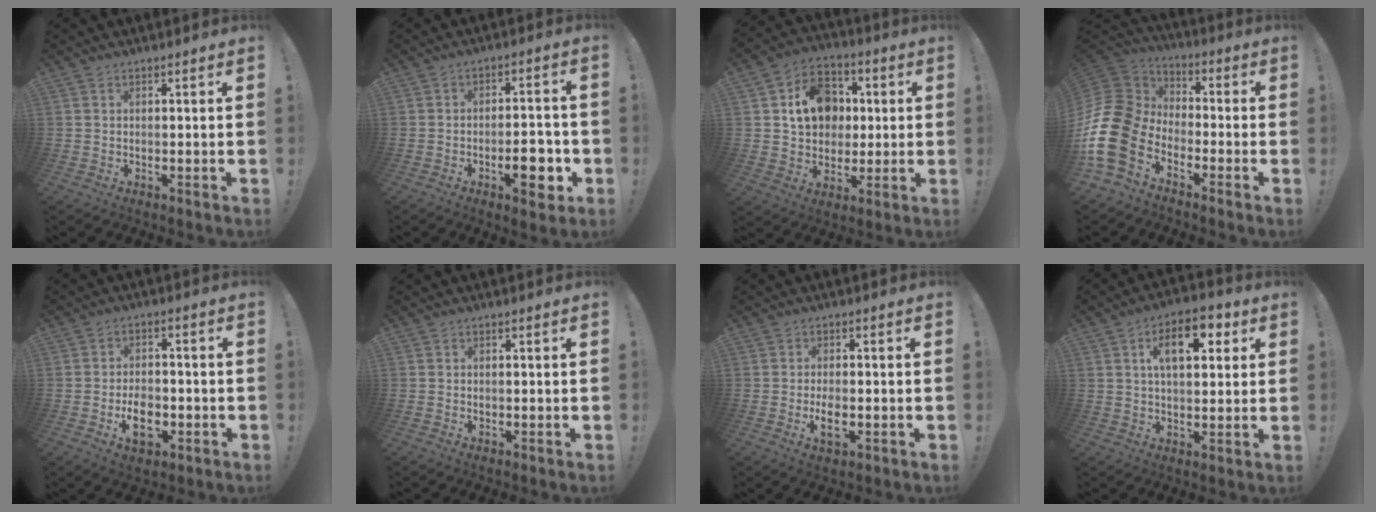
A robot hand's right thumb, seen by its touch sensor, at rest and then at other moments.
{"total": 10.0, "force": [-3.8, 4.5, 8.1], "torque": [-0.084, 0.012, -0.061]}
{"total": 14.9, "force": [2.9, 12.7, 7.1], "torque": [-0.080, 0.001, 0.065]}
{"total": 17.8, "force": [-7.1, 11.9, 11.0], "torque": [-0.251, 0.034, -0.123]}
{"total": 8.2, "force": [-3.0, 5.5, 5.4], "torque": [-0.077, 0.005, -0.051]}
{"total": 0.5, "force": [-0.1, 0.5, 0.0], "torque": [0.000, 0.003, -0.002]}
{"total": 4.8, "force": [-1.4, 2.4, 3.9], "torque": [-0.065, 0.000, -0.025]}
{"total": 13.8, "force": [5.1, 7.8, 10.2], "torque": [-0.145, -0.003, 0.087]}